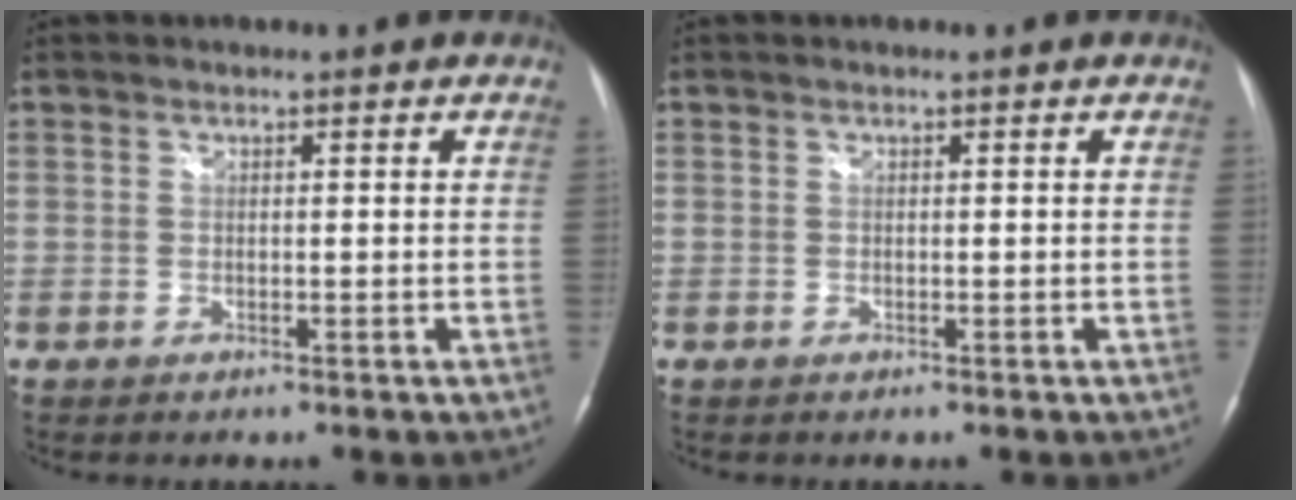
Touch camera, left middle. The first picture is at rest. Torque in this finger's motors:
{"motor_torque": [0.05, 0.05, 0.00, 0.00]}